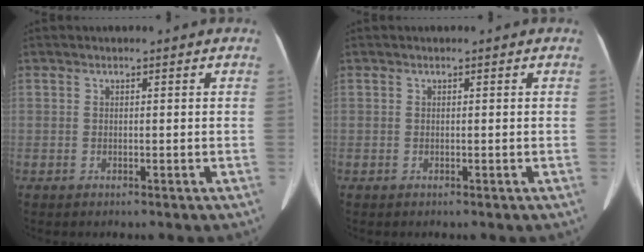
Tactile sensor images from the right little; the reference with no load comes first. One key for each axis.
{"total": 0.0}